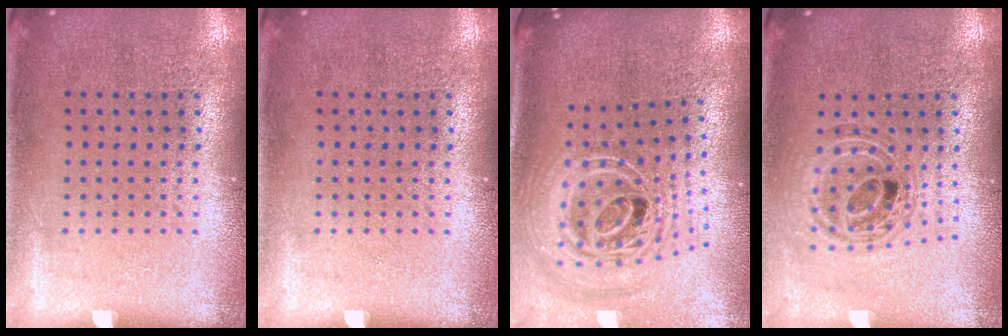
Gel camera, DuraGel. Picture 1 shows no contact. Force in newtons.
{"total": 0.0}
{"total": 2.8, "press": 2.0, "slide": 2.0}
{"total": 0.9, "press": 0.9, "slide": 0.1}